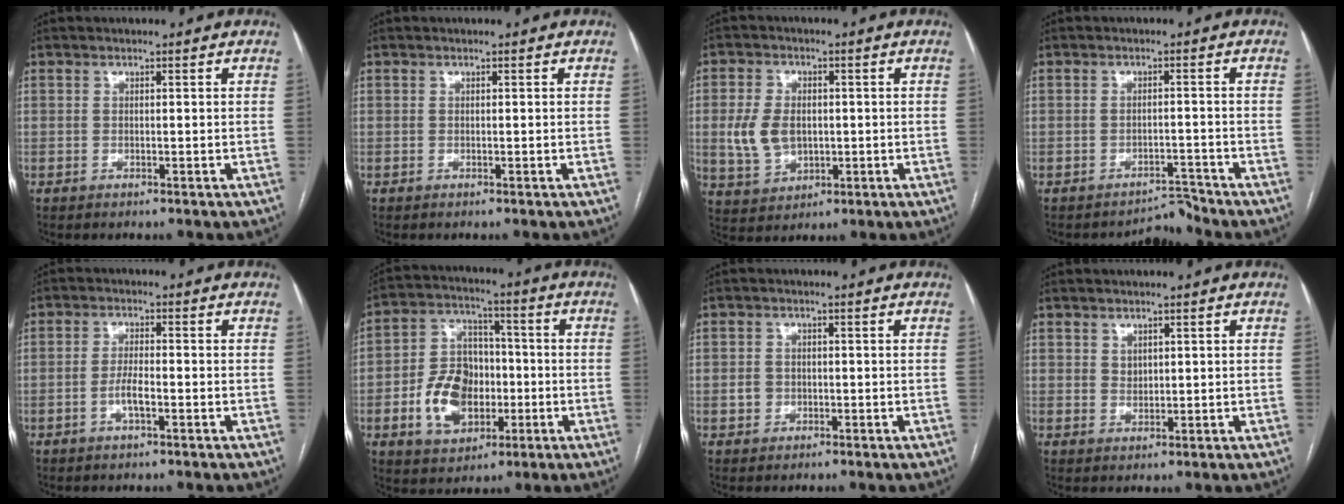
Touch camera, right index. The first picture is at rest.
{"total": 0.0}
{"total": 7.4, "force": [-0.1, 5.3, 5.3], "torque": [-0.117, 0.010, 0.009]}
{"total": 2.8, "force": [-2.6, -0.1, -0.9], "torque": [0.021, 0.003, -0.035]}
{"total": 3.3, "force": [-1.2, 0.6, 3.0], "torque": [-0.058, 0.002, -0.024]}
{"total": 12.3, "force": [-3.1, 8.5, 8.4], "torque": [-0.176, 0.022, -0.046]}
{"total": 1.9, "force": [-0.5, 1.7, 0.6], "torque": [-0.009, 0.006, -0.006]}
{"total": 1.5, "force": [0.8, 1.1, 0.6], "torque": [-0.006, -0.005, 0.017]}